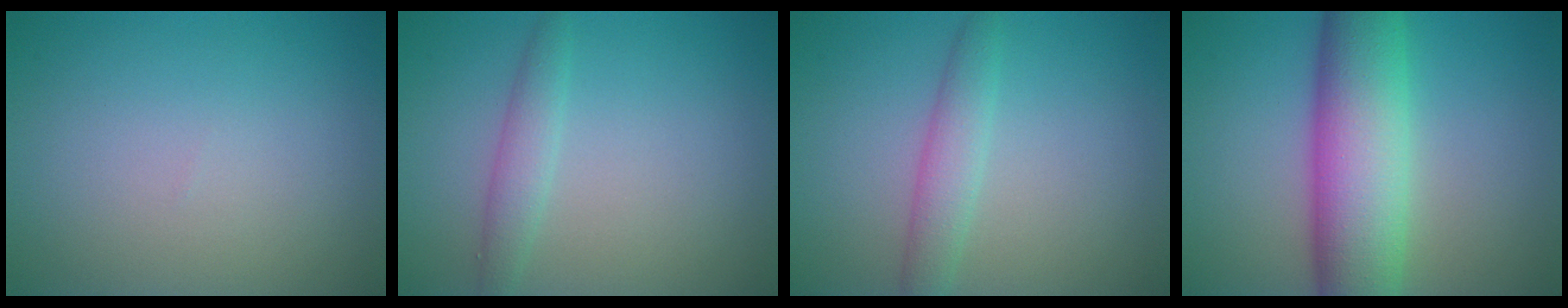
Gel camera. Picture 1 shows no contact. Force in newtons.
{"total": 1.9, "press": 1.9, "slide": 0.0}
{"total": 2.6, "press": 2.6, "slide": 0.1}
{"total": 10.1, "press": 10.1, "slide": 0.2}